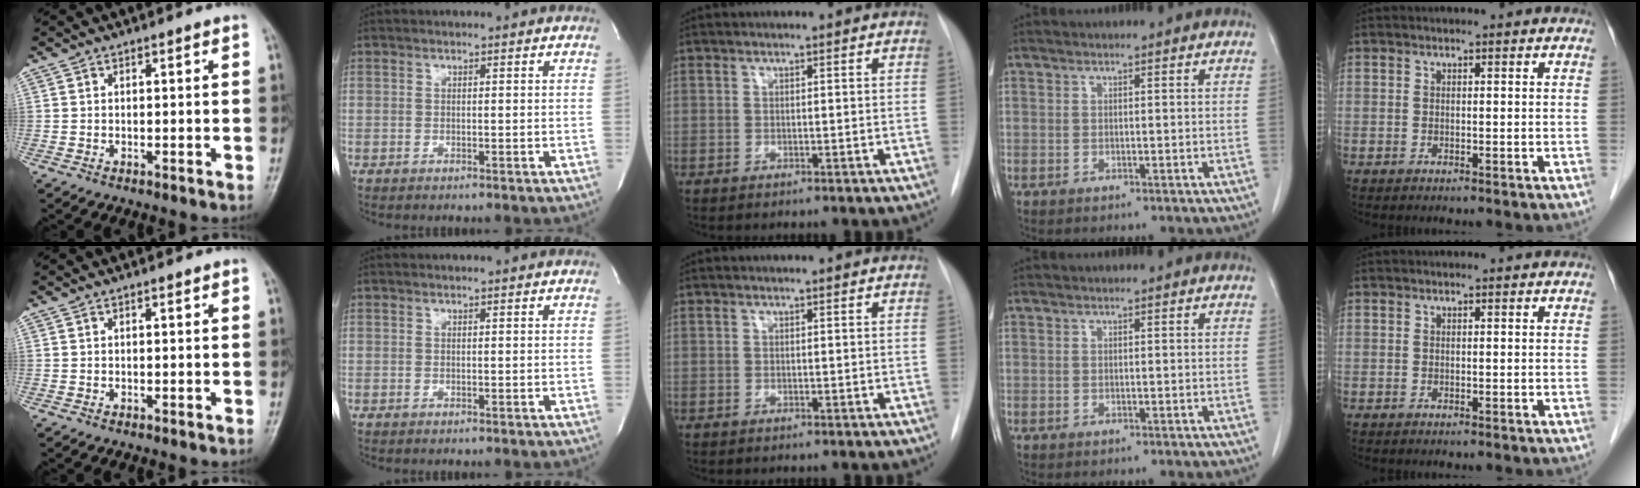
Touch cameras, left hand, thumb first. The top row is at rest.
{}